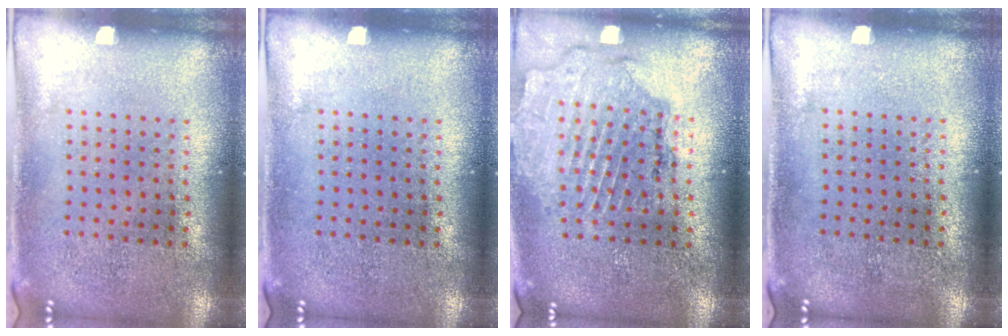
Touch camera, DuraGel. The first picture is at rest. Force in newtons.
{"total": 0.0}
{"total": 1.6, "press": 1.5, "slide": 0.3}
{"total": 0.0}